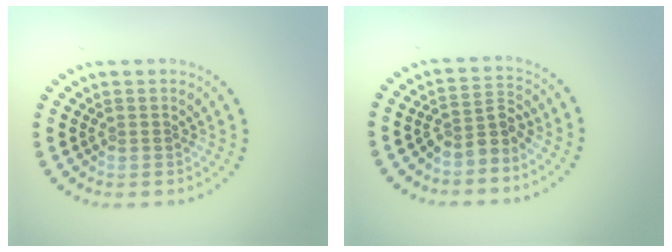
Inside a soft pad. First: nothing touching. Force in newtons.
{"total": 2.6, "press": 1.9, "slide": 1.7}